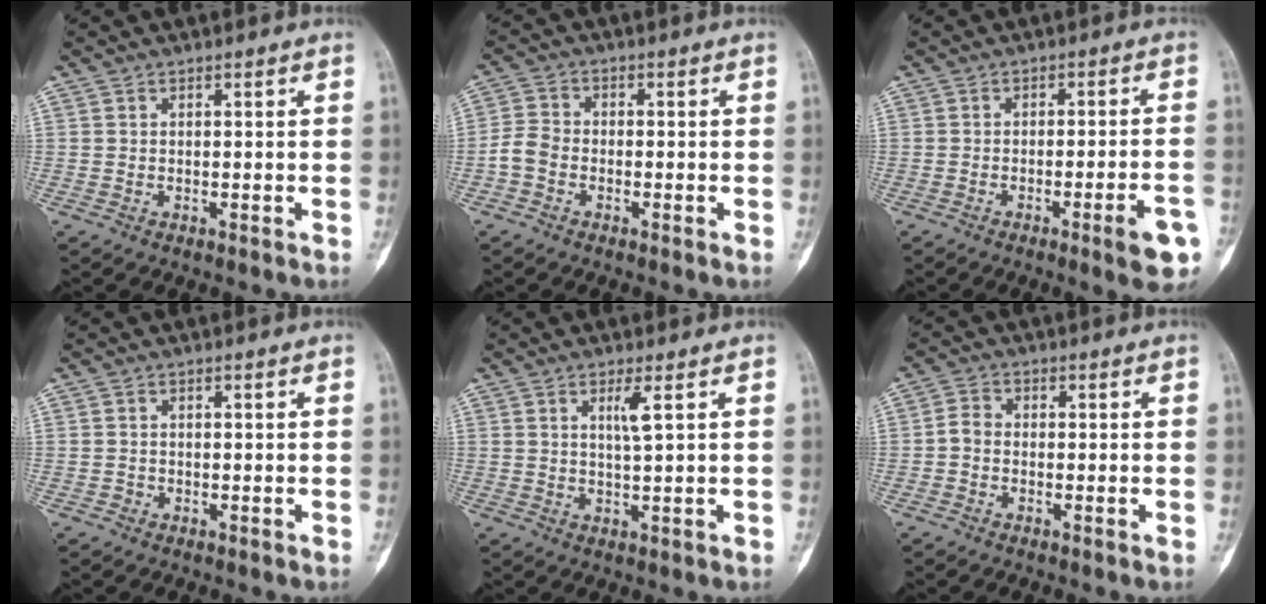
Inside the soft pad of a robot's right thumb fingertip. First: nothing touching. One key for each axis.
{"total": 4.0, "fx": -1.6, "fy": 3.0, "fz": 2.2, "tx": -0.040, "ty": 0.011, "tz": -0.040}
{"total": 7.8, "fx": -3.7, "fy": 1.1, "fz": 6.7, "tx": -0.083, "ty": 0.016, "tz": -0.046}
{"total": 0.7, "fx": -0.4, "fy": 0.6, "fz": 0.0, "tx": 0.001, "ty": 0.004, "tz": -0.009}
{"total": 2.9, "fx": 1.1, "fy": 0.0, "fz": 2.7, "tx": -0.055, "ty": -0.011, "tz": 0.021}
{"total": 3.2, "fx": -0.9, "fy": 2.3, "fz": 2.0, "tx": -0.033, "ty": 0.012, "tz": -0.029}